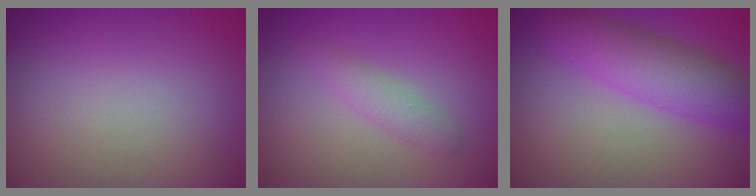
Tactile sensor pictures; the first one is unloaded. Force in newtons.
{"total": 1.8, "press": 1.8, "slide": 0.0}
{"total": 5.6, "press": 5.6, "slide": 0.1}